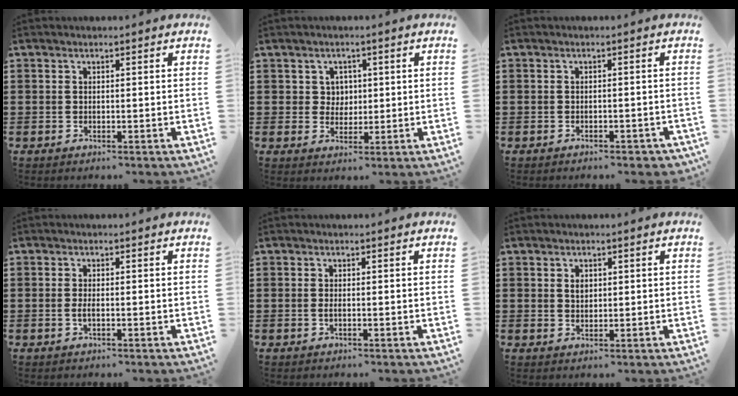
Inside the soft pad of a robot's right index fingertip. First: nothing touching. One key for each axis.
{"total": 2.8, "fx": 0.8, "fy": 2.5, "fz": 0.8, "tx": -0.028, "ty": 0.011, "tz": 0.012}
{"total": 1.0, "fx": -0.9, "fy": 0.1, "fz": 0.3, "tx": -0.011, "ty": -0.004, "tz": -0.018}
{"total": 1.3, "fx": -0.4, "fy": 0.4, "fz": 1.2, "tx": -0.023, "ty": 0.000, "tz": -0.007}
{"total": 0.7, "fx": -0.2, "fy": 0.2, "fz": 0.6, "tx": -0.013, "ty": -0.003, "tz": -0.003}
{"total": 1.6, "fx": 0.5, "fy": 1.1, "fz": 1.0, "tx": -0.022, "ty": 0.005, "tz": 0.010}